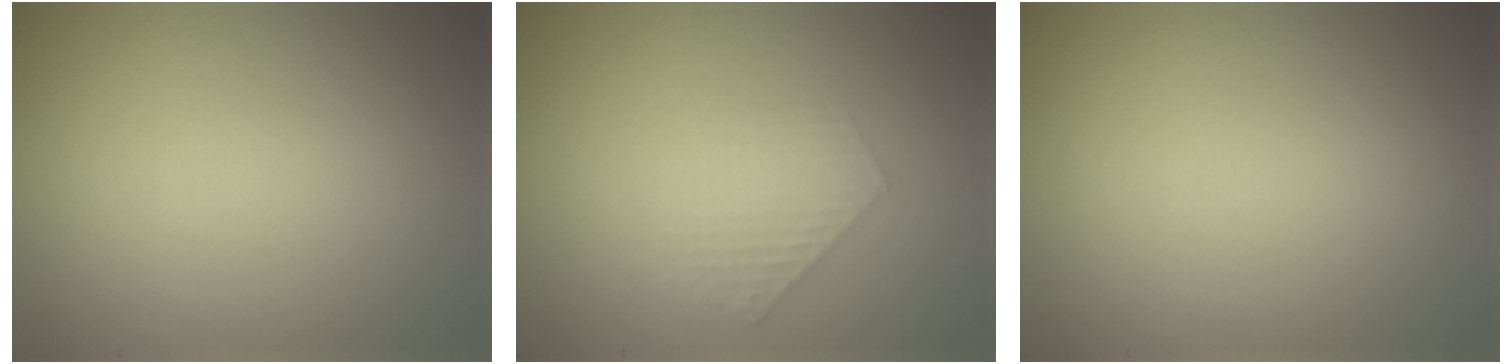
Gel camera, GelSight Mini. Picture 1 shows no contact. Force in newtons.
{"total": 1.9, "press": 1.9, "slide": 0.3}
{"total": 0.0}